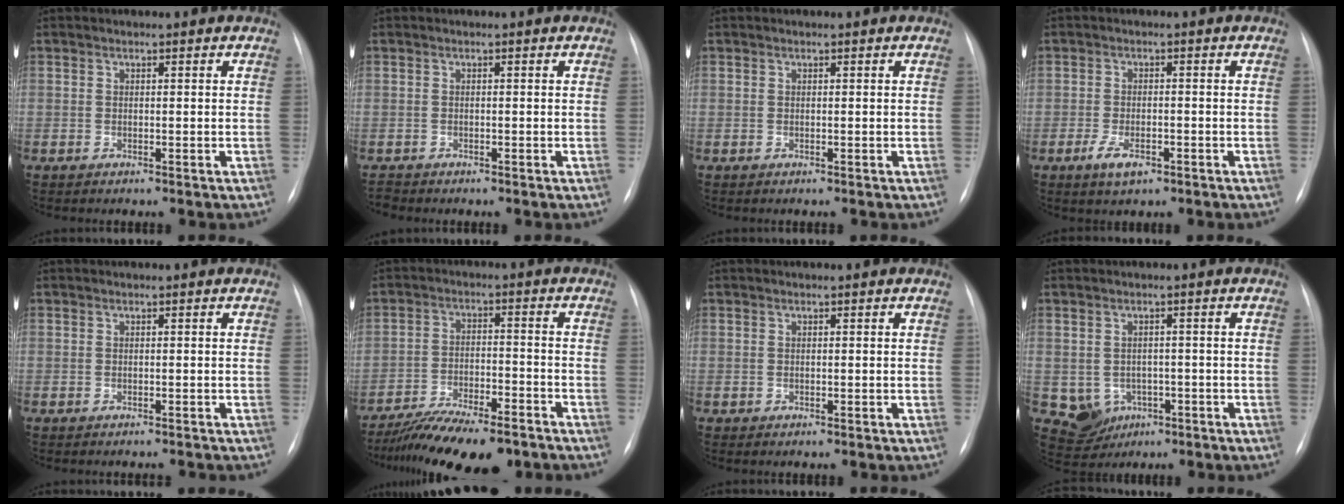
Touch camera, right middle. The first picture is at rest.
{"total": 1.0, "force": [-1.0, 0.0, -0.3], "torque": [0.003, -0.005, -0.016]}
{"total": 0.0}
{"total": 3.9, "force": [-2.1, 1.6, 2.8], "torque": [-0.057, -0.003, -0.034]}
{"total": 1.3, "force": [-1.3, 0.0, 0.1], "torque": [0.000, -0.005, -0.014]}
{"total": 14.7, "force": [-12.2, 3.5, 7.6], "torque": [-0.128, -0.002, -0.193]}
{"total": 0.0}
{"total": 5.1, "force": [-1.6, 4.7, 1.2], "torque": [-0.020, 0.008, -0.012]}